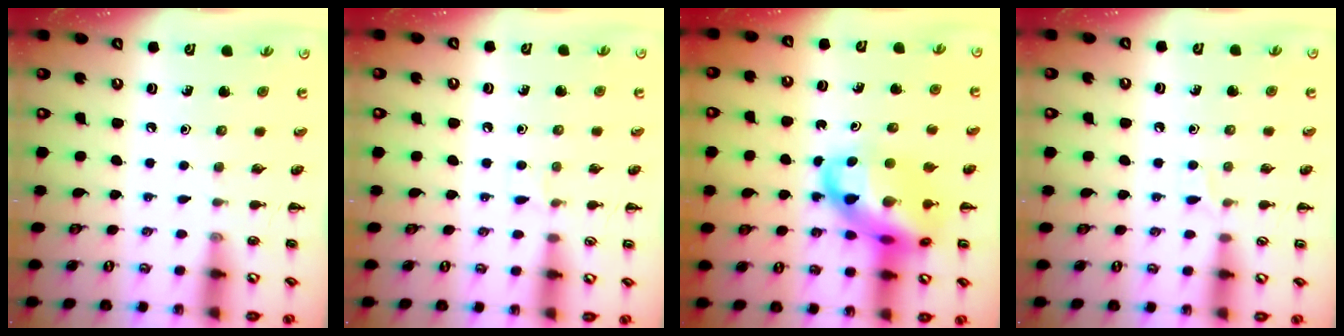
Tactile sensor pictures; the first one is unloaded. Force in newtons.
{"total": 4.5, "press": 4.2, "slide": 1.5}
{"total": 17.9, "press": 17.3, "slide": 4.3}
{"total": 4.2, "press": 3.9, "slide": 1.5}